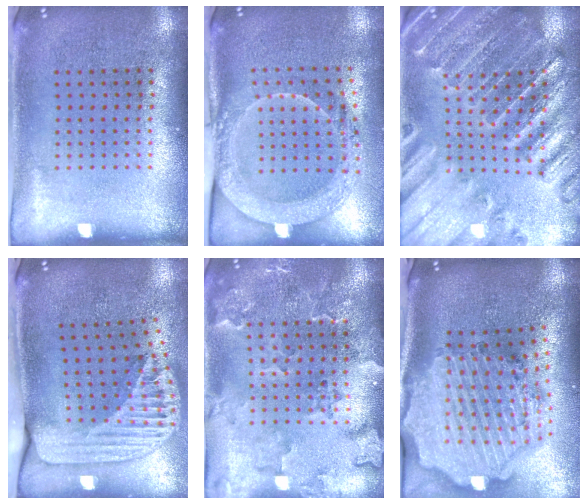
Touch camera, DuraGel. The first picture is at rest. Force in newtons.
{"total": 2.0, "press": 2.0, "slide": 0.3}
{"total": 2.8, "press": 2.7, "slide": 0.3}
{"total": 2.6, "press": 1.8, "slide": 1.8}
{"total": 2.3, "press": 2.2, "slide": 0.8}
{"total": 4.1, "press": 3.4, "slide": 2.3}